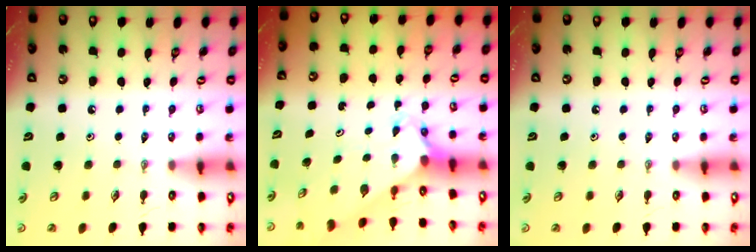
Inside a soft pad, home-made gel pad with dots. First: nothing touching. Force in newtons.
{"total": 2.7, "press": 2.7, "slide": 0.3}
{"total": 0.0}